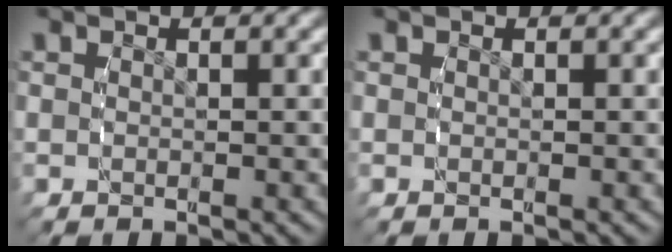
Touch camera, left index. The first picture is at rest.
{"total": 0.0}